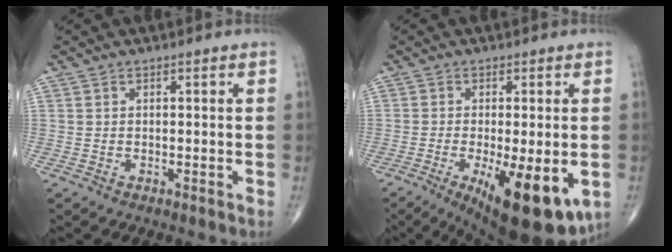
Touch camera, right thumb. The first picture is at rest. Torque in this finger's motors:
{"motor_torque": [2.35, 2.33, 0.96, -1.08, 0.46]}